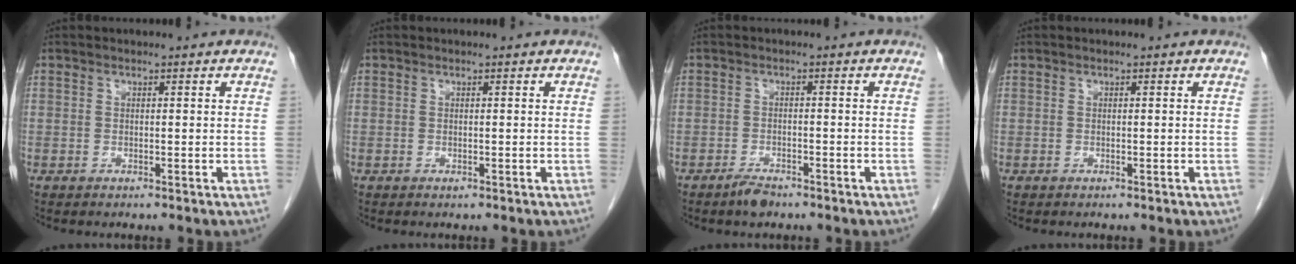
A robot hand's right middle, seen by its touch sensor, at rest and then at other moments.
{"total": 0.0}
{"total": 2.5, "force": [-2.0, 0.8, 1.2], "torque": [-0.026, -0.001, -0.033]}
{"total": 0.0}